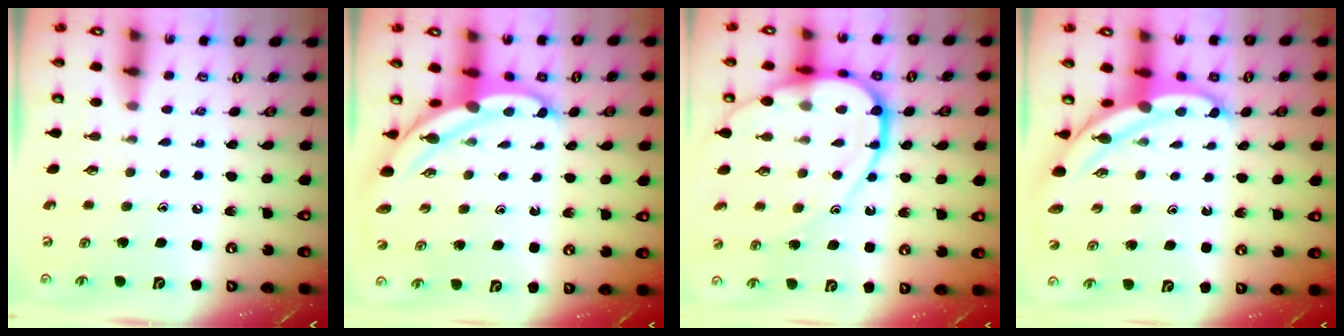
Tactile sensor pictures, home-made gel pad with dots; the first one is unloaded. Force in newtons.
{"total": 5.9, "press": 5.9, "slide": 0.3}
{"total": 17.0, "press": 16.9, "slide": 2.0}
{"total": 5.9, "press": 5.9, "slide": 0.3}